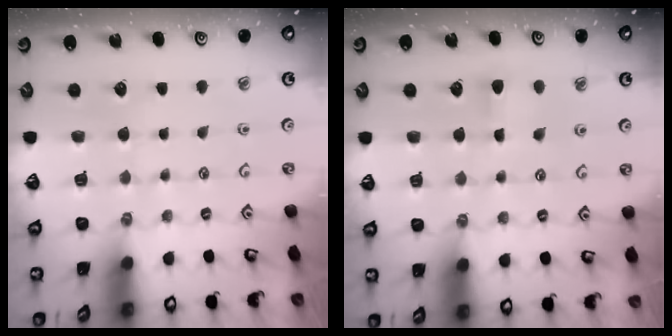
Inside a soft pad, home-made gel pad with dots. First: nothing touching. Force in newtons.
{"total": 4.8, "press": 4.7, "slide": 0.7}